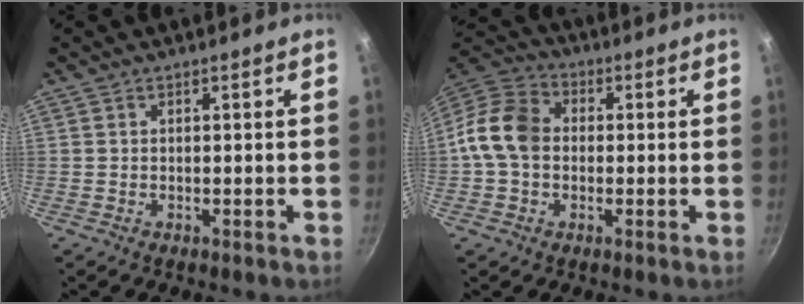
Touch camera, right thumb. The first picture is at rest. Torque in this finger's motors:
{"motor_torque": [-0.13, 0.40, 0.24, -0.22, 0.13]}